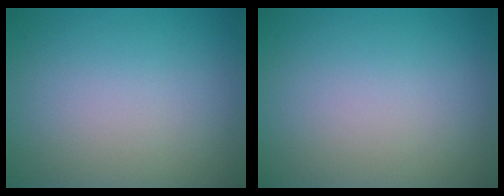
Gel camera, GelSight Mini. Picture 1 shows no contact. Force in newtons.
{"total": 0.0}